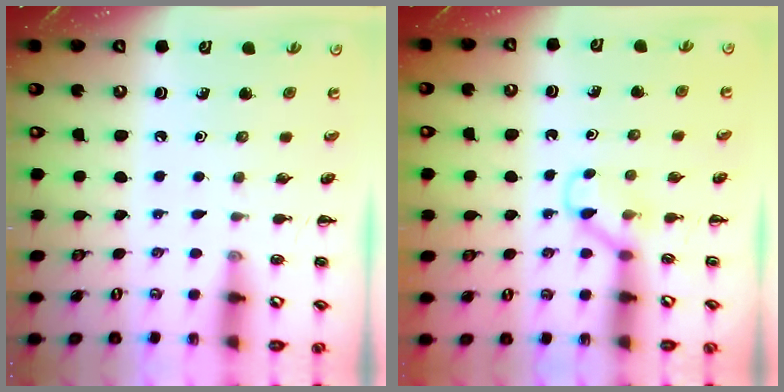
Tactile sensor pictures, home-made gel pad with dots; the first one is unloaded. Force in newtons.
{"total": 4.0, "press": 3.8, "slide": 1.2}